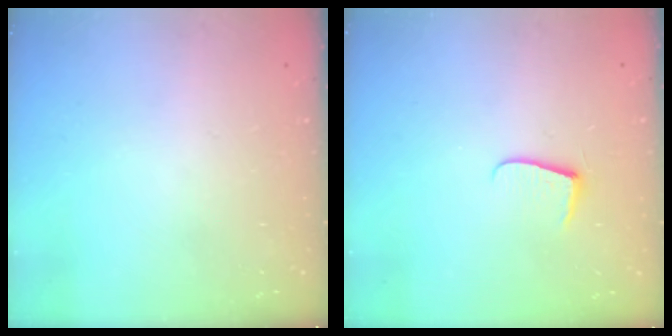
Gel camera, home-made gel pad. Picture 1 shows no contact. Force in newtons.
{"total": 6.8, "press": 6.8, "slide": 0.6}